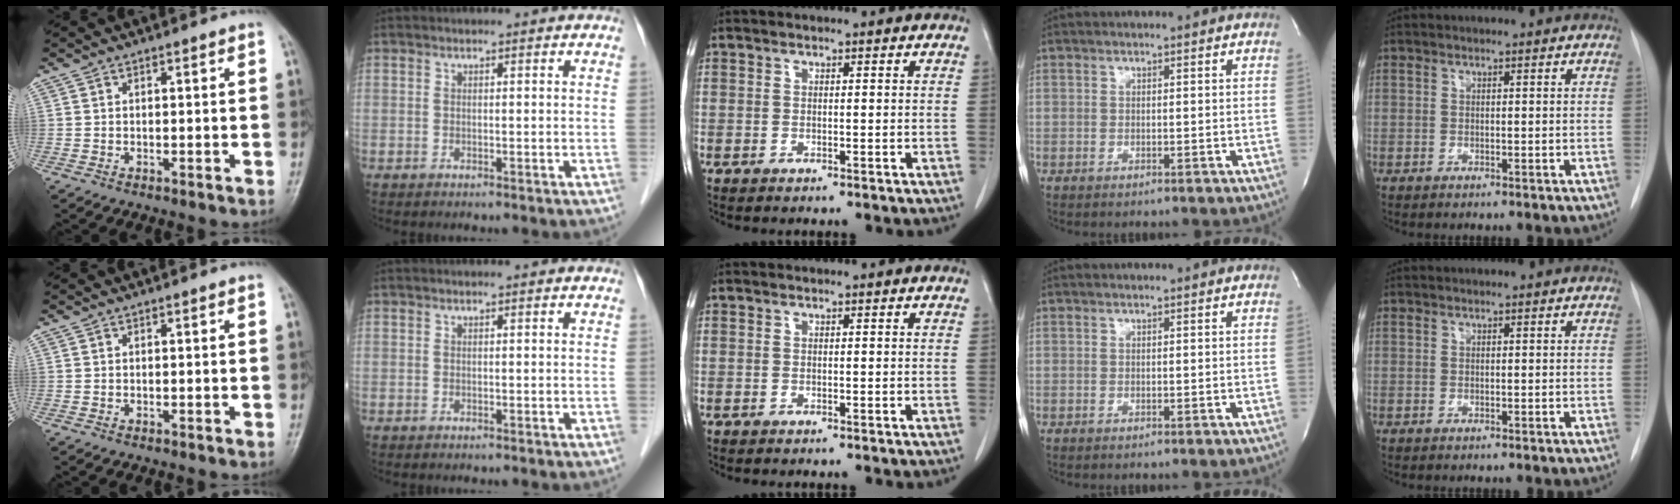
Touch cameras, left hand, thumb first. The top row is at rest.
{}